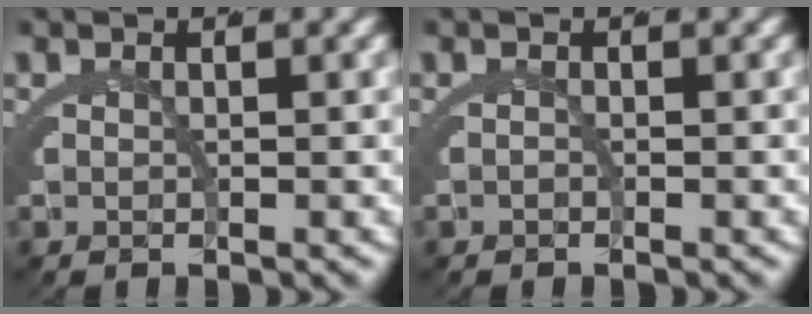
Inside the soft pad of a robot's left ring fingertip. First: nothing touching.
{"total": 0.5, "force": [-0.3, -0.4, 0.0], "torque": [0.002, -0.003, -0.006]}